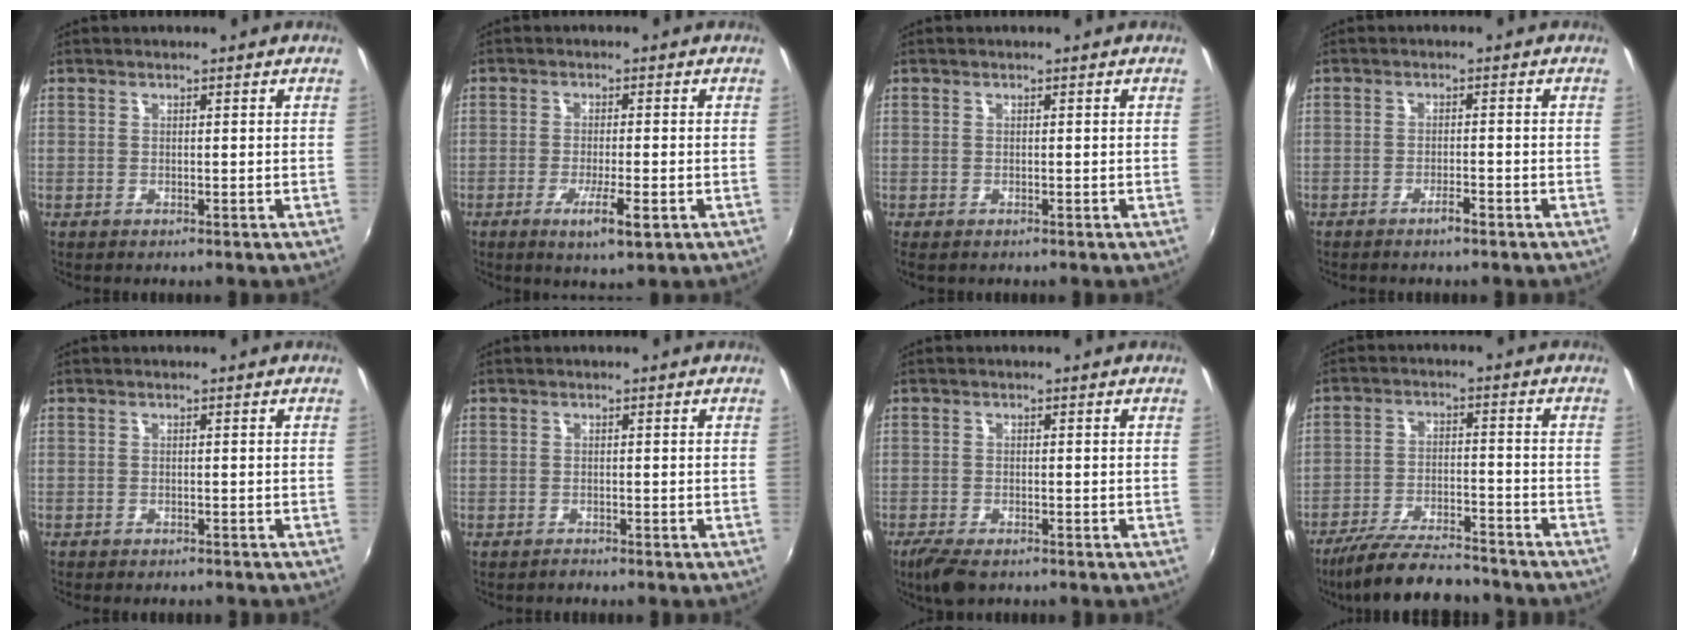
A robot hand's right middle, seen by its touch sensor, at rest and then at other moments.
{"total": 5.5, "force": [-2.5, 0.7, 4.9], "torque": [-0.094, -0.013, -0.041]}
{"total": 0.7, "force": [-0.4, 0.3, 0.4], "torque": [-0.010, -0.003, -0.006]}
{"total": 2.0, "force": [-1.6, 0.2, 1.2], "torque": [-0.027, 0.002, -0.027]}
{"total": 2.3, "force": [-2.1, 0.6, 0.8], "torque": [-0.023, -0.012, -0.030]}
{"total": 0.7, "force": [-0.7, 0.1, 0.0], "torque": [0.001, 0.002, -0.013]}
{"total": 4.8, "force": [-3.5, 1.6, 2.9], "torque": [-0.072, -0.018, -0.065]}
{"total": 16.3, "force": [-14.2, 3.5, 7.3], "torque": [-0.152, -0.020, -0.224]}